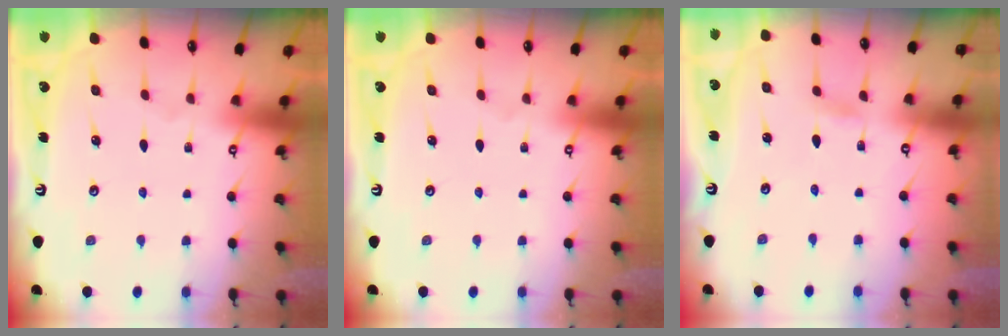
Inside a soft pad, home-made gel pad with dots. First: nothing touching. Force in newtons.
{"total": 0.0}
{"total": 1.7, "press": 1.7, "slide": 0.1}